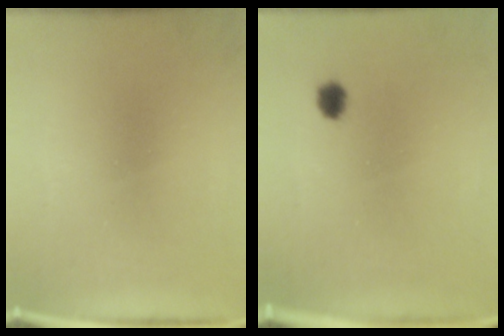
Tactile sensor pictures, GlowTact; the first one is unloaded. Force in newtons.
{"total": 2.1}